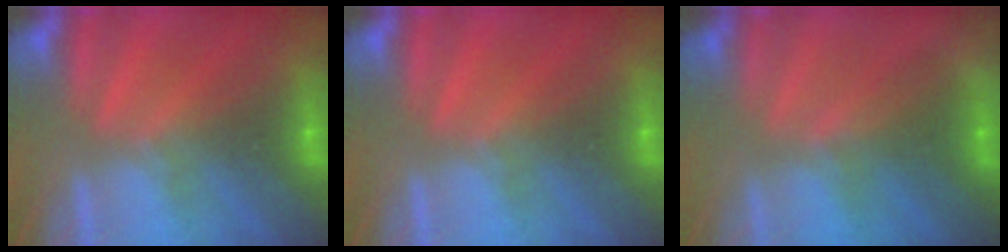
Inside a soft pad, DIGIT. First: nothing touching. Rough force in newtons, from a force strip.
{"total": 0.0}
{"total": 1.7}